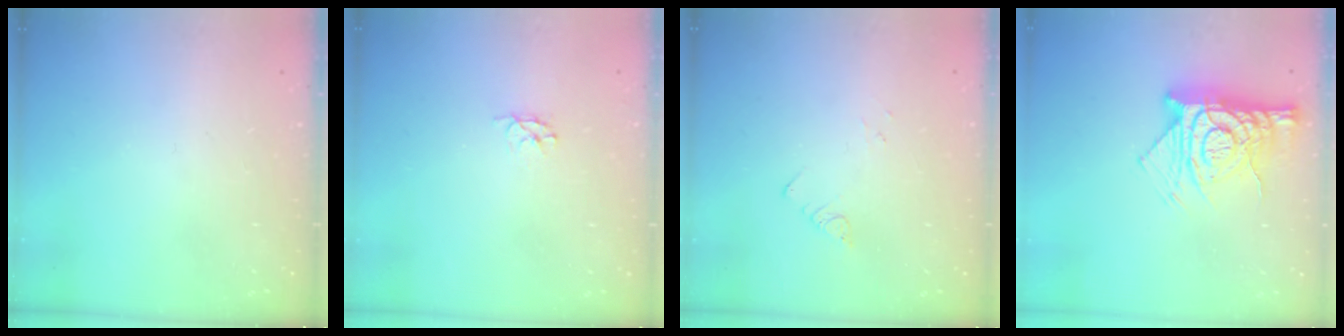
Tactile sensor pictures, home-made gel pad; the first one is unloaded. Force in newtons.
{"total": 2.9, "press": 2.9, "slide": 0.3}
{"total": 1.9, "press": 1.9, "slide": 0.2}
{"total": 12.2, "press": 12.1, "slide": 1.4}